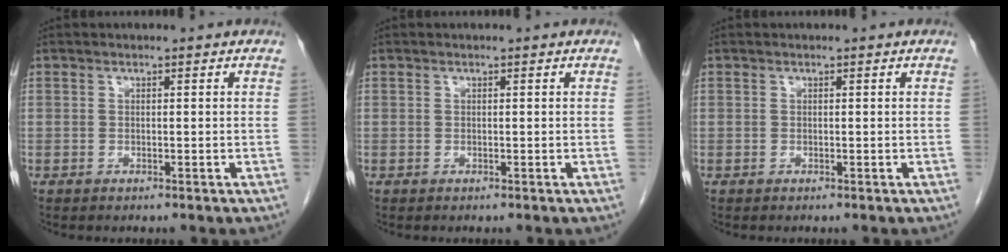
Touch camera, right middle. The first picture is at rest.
{"total": 0.0}
{"total": 0.0}